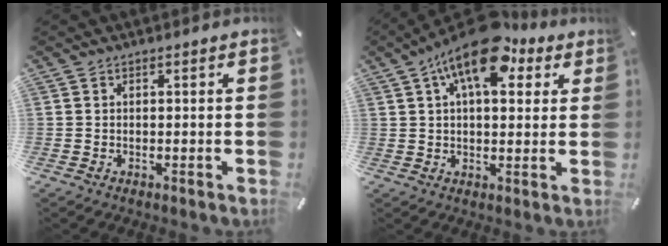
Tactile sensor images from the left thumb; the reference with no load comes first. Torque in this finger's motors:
{"motor_torque": [0.81, 0.84, 1.76, -1.01, 0.54]}